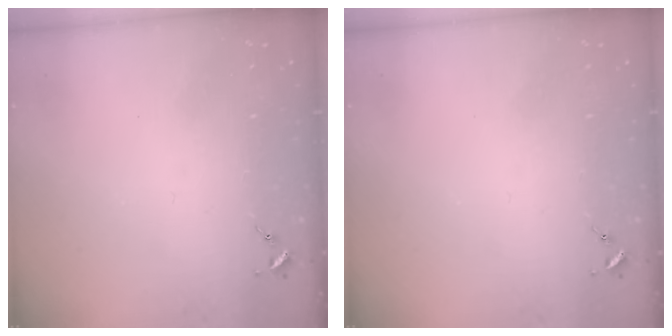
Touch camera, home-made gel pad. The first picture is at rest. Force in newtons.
{"total": 0.0}